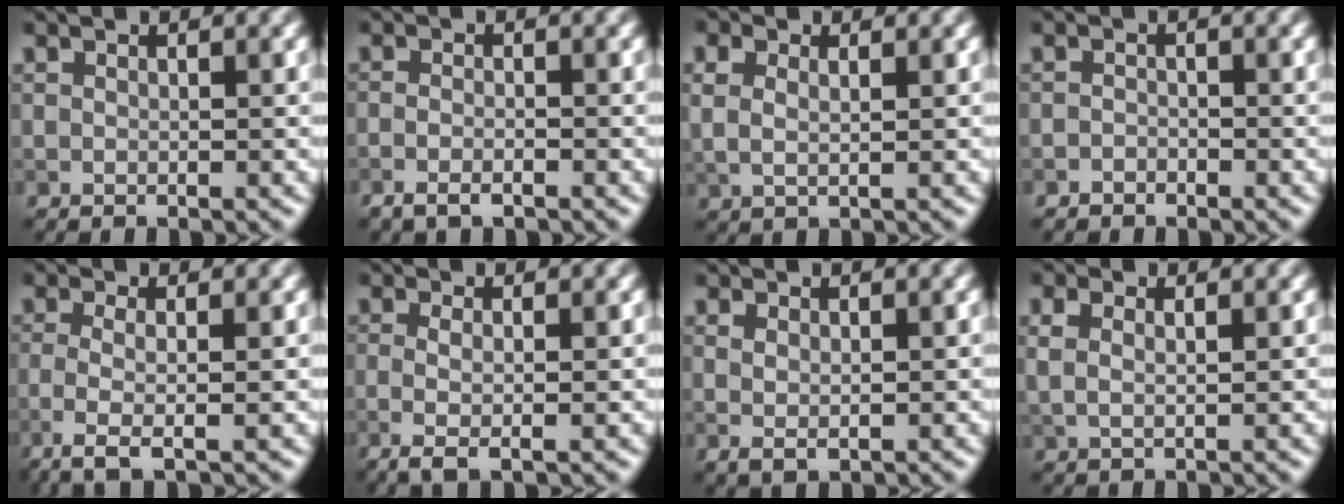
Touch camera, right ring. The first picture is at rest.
{"total": 1.7, "force": [-1.0, 0.6, 1.3], "torque": [-0.027, -0.002, -0.021]}
{"total": 2.4, "force": [1.0, 1.3, 1.7], "torque": [-0.036, 0.002, 0.010]}
{"total": 0.8, "force": [-0.6, 0.5, 0.1], "torque": [0.003, 0.001, -0.012]}
{"total": 3.5, "force": [-1.1, 1.1, 3.2], "torque": [-0.056, -0.008, -0.031]}
{"total": 2.7, "force": [-0.5, 0.9, 2.5], "torque": [-0.043, -0.006, -0.011]}
{"total": 1.3, "force": [0.3, 0.6, 1.1], "torque": [-0.021, -0.003, 0.011]}
{"total": 2.1, "force": [0.9, 1.1, 1.5], "torque": [-0.034, 0.000, 0.013]}